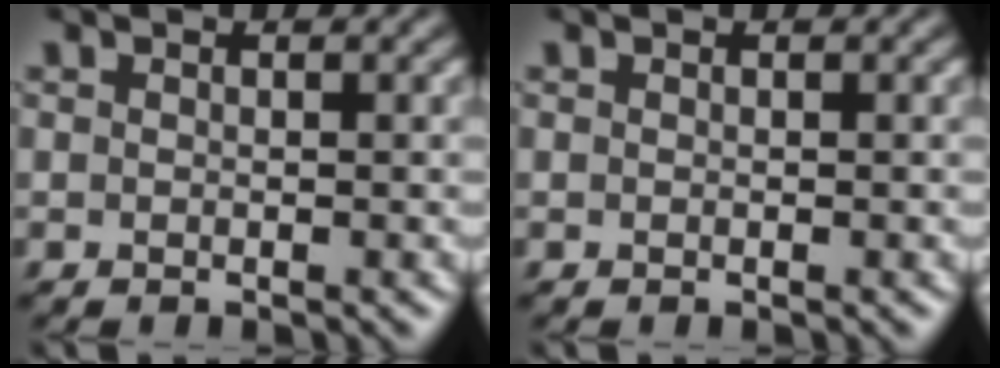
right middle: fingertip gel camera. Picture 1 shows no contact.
{"total": 0.0}